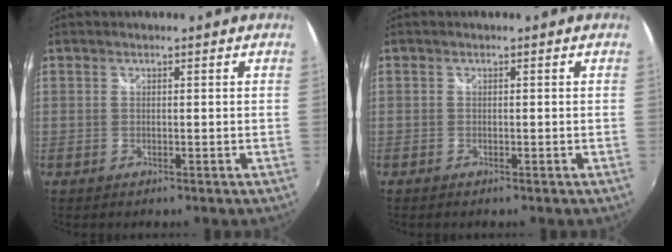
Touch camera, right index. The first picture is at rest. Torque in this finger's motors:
{"motor_torque": [-0.02, 0.00, -0.05, 0.01]}